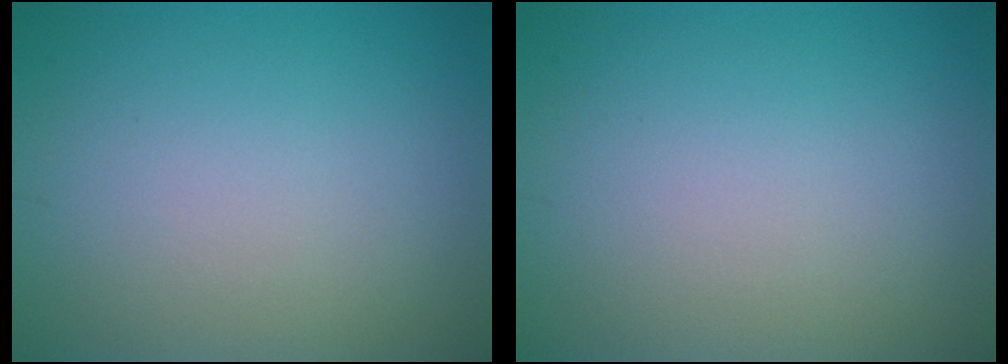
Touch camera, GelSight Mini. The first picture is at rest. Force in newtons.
{"total": 0.0}